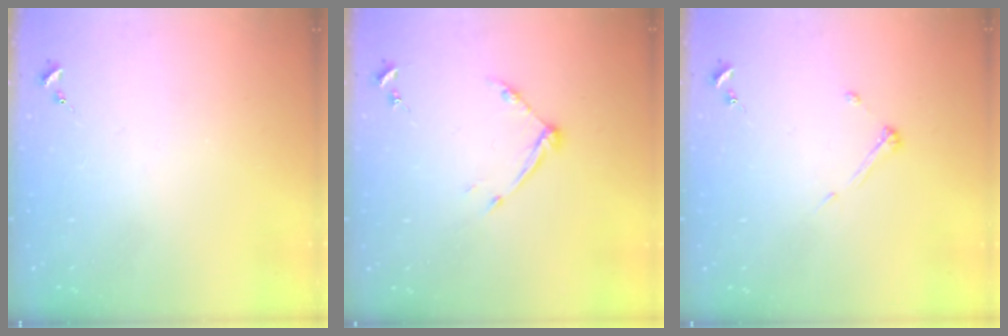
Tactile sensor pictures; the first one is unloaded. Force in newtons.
{"total": 8.4, "press": 8.4, "slide": 0.5}
{"total": 4.3, "press": 4.3, "slide": 0.2}